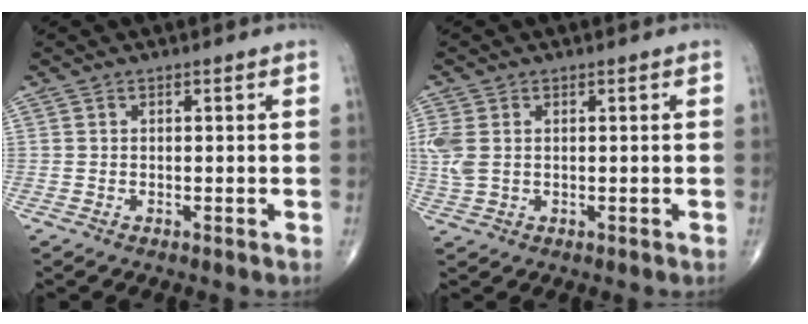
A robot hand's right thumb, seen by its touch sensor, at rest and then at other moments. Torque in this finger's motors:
{"motor_torque": [0.06, 0.08, 0.59, 0.20, 0.07]}